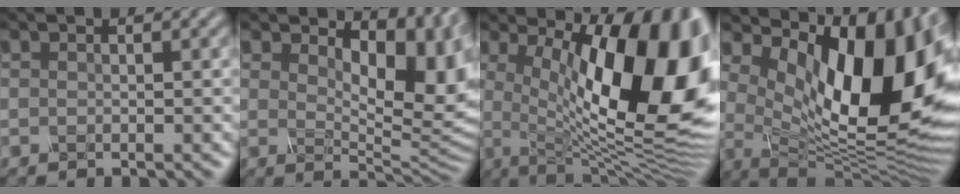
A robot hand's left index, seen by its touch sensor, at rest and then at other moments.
{"total": 9.8, "force": [3.8, 4.8, 7.6], "torque": [-0.119, -0.008, 0.061]}
{"total": 15.9, "force": [2.3, 5.9, 14.5], "torque": [-0.187, -0.002, 0.034]}
{"total": 15.4, "force": [3.9, 7.2, 13.0], "torque": [-0.191, -0.008, 0.070]}